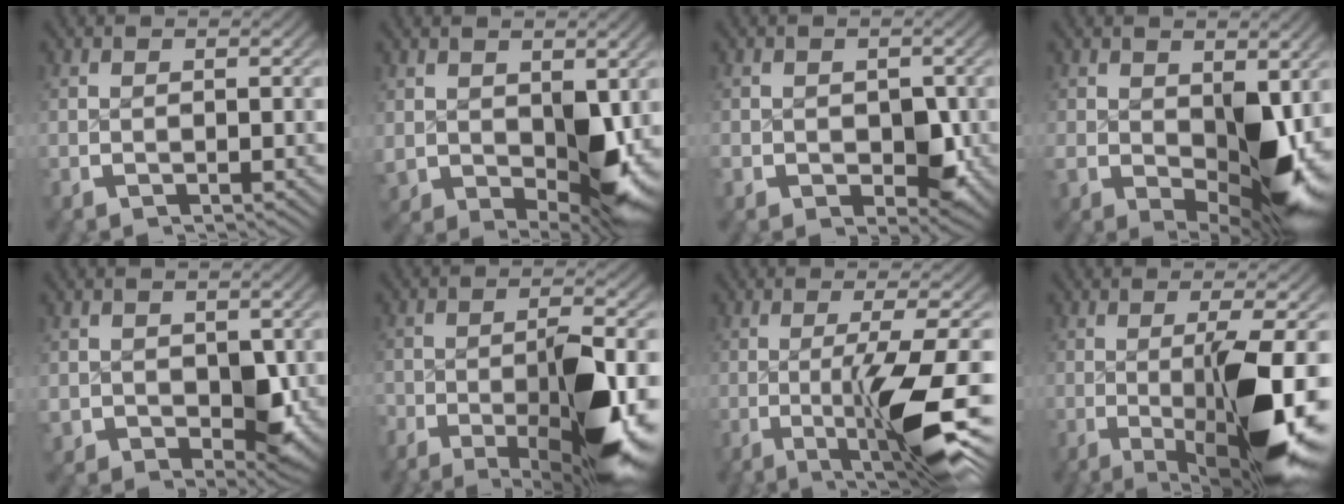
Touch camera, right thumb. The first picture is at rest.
{"total": 6.3, "force": [0.1, 3.9, 5.0], "torque": [-0.075, -0.035, 0.029]}
{"total": 4.2, "force": [-0.4, 3.3, 2.7], "torque": [-0.035, -0.019, 0.003]}
{"total": 8.8, "force": [-0.7, 4.9, 7.3], "torque": [-0.110, -0.042, 0.018]}
{"total": 5.2, "force": [-0.1, 4.1, 3.3], "torque": [-0.060, -0.034, 0.022]}
{"total": 11.3, "force": [-3.8, 4.0, 9.8], "torque": [-0.144, -0.030, -0.049]}
{"total": 10.1, "force": [-2.3, 2.7, 9.5], "torque": [-0.151, -0.015, -0.026]}
{"total": 12.5, "force": [-2.8, 3.9, 11.5], "torque": [-0.182, -0.026, -0.029]}